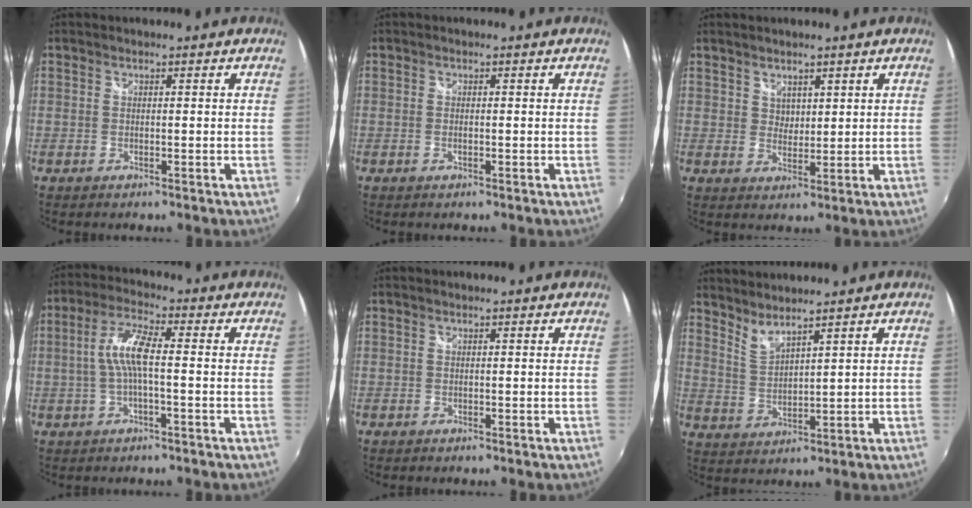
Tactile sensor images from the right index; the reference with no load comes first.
{"total": 0.6, "force": [-0.2, 0.2, 0.5], "torque": [-0.012, -0.001, -0.005]}
{"total": 2.8, "force": [1.9, 1.9, 0.6], "torque": [-0.001, 0.002, 0.034]}
{"total": 6.7, "force": [-0.7, 1.2, 6.5], "torque": [-0.138, 0.011, -0.012]}
{"total": 0.0}
{"total": 4.6, "force": [4.2, 0.2, 1.8], "torque": [-0.035, -0.004, 0.085]}